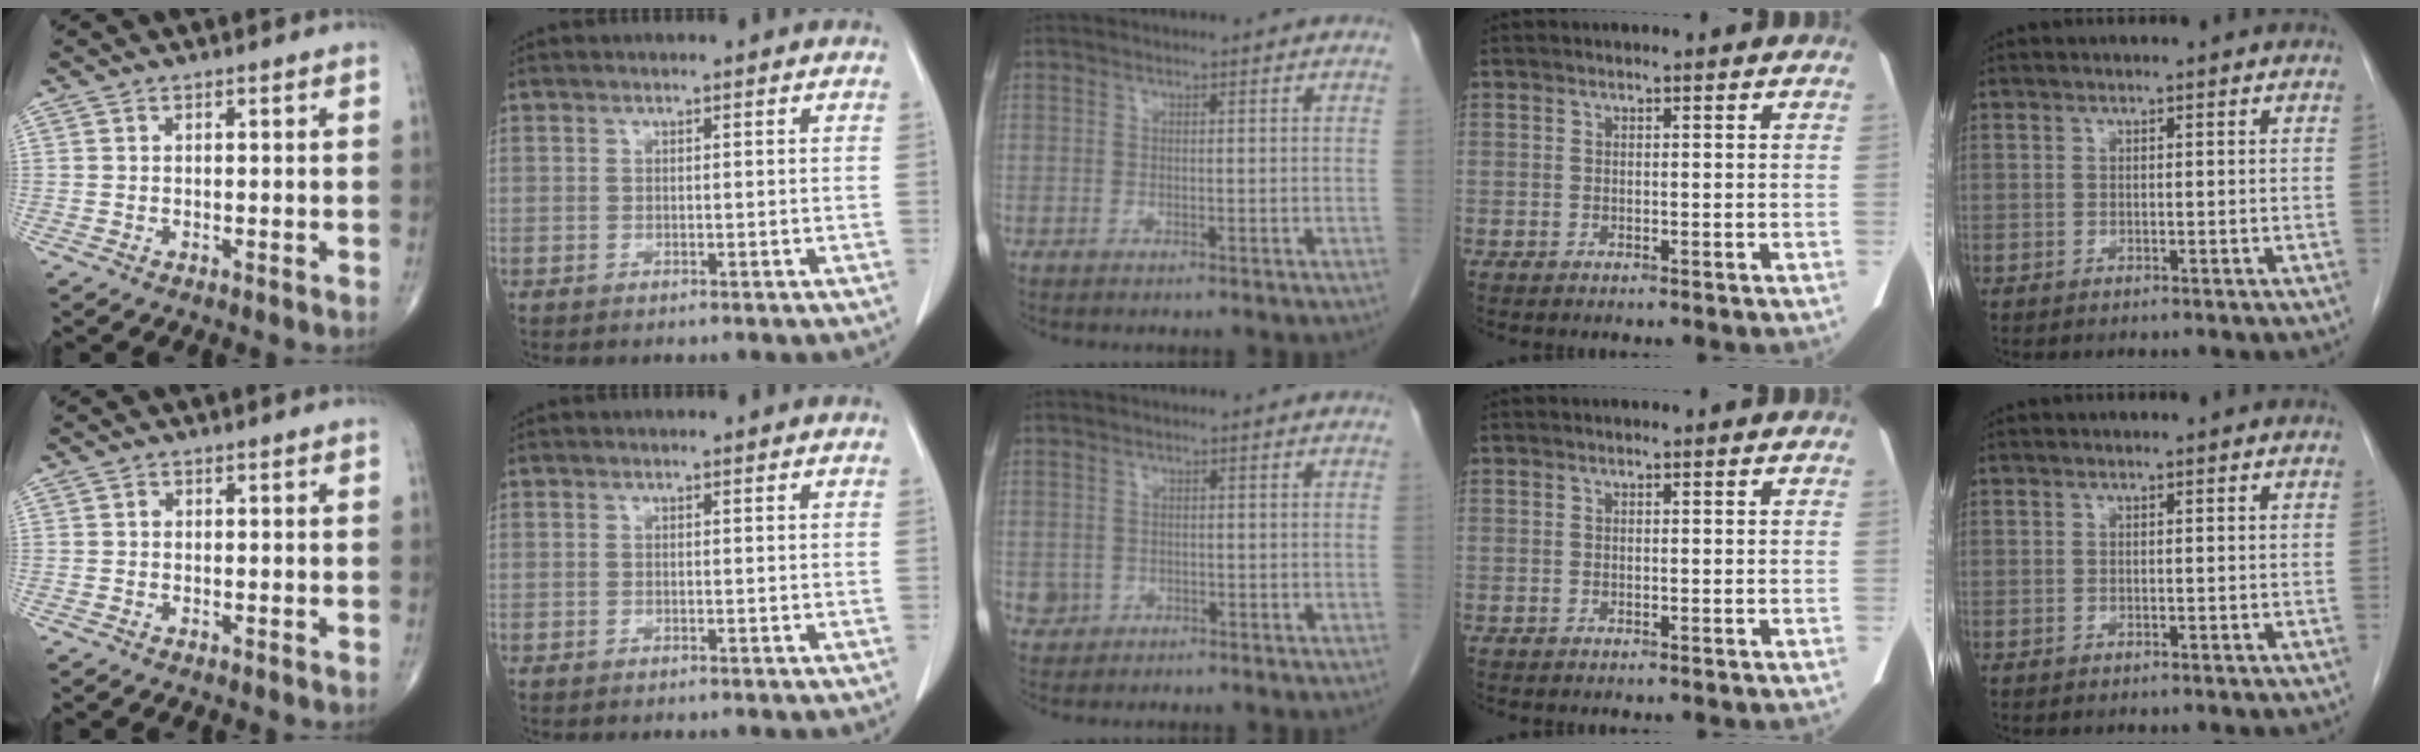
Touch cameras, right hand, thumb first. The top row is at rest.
{"thumb": {"total": 0.6, "force": [0.0, 0.5, 0.3], "torque": [-0.001, 0.002, -0.003]}, "middle": {"total": 1.9, "force": [-0.4, 1.8, 0.2], "torque": [0.000, 0.006, -0.002]}}